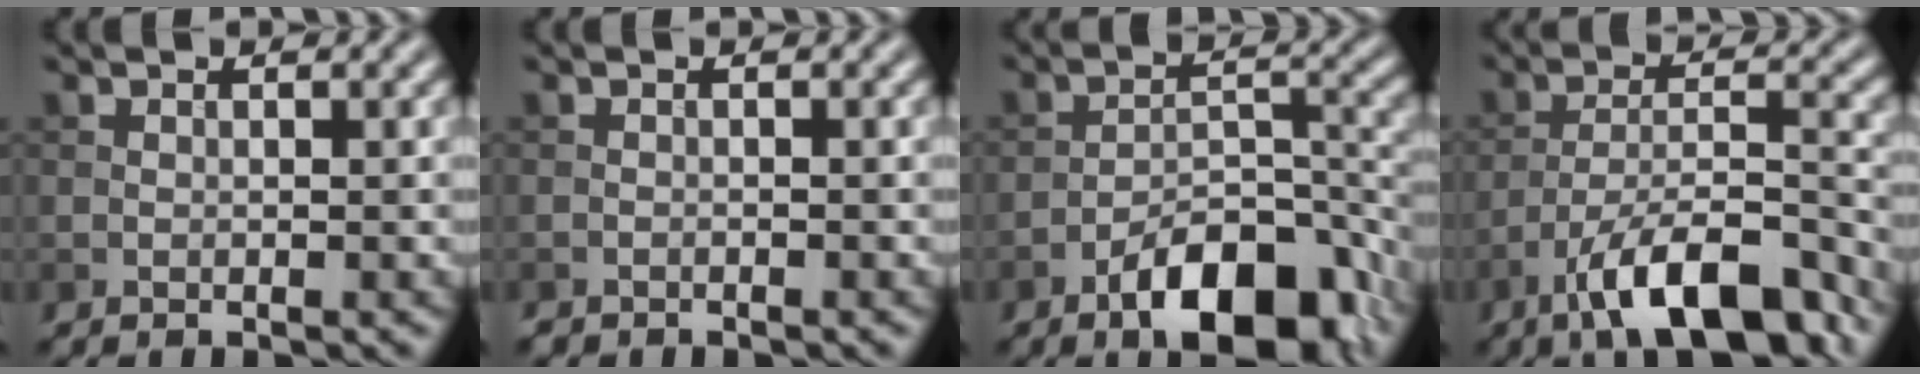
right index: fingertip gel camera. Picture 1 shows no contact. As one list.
[{"total": 0.9, "force": [-0.9, 0.1, 0.0], "torque": [0.001, -0.003, -0.017]}, {"total": 9.4, "force": [-5.9, 3.6, 6.3], "torque": [-0.094, 0.007, -0.101]}, {"total": 10.8, "force": [-7.3, 3.3, 7.3], "torque": [-0.115, 0.009, -0.128]}]